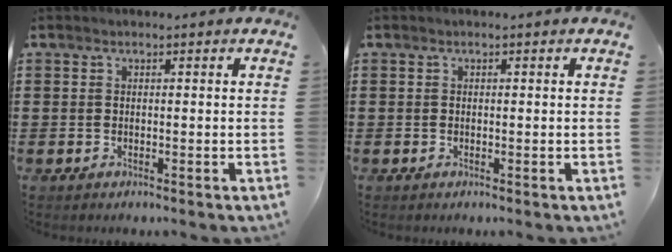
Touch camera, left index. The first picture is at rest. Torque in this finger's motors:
{"motor_torque": [0.02, -0.02, 0.04, -0.01]}